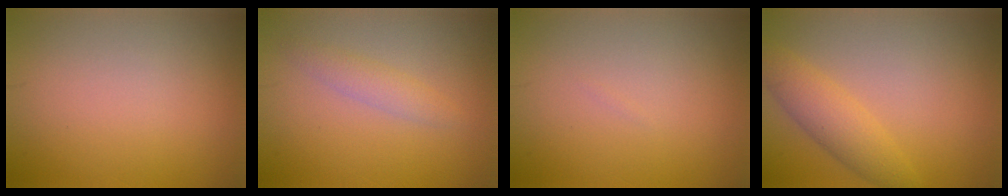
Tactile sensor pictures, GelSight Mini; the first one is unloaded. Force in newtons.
{"total": 1.7, "press": 1.7, "slide": 0.1}
{"total": 0.0}
{"total": 3.3, "press": 3.3, "slide": 0.2}